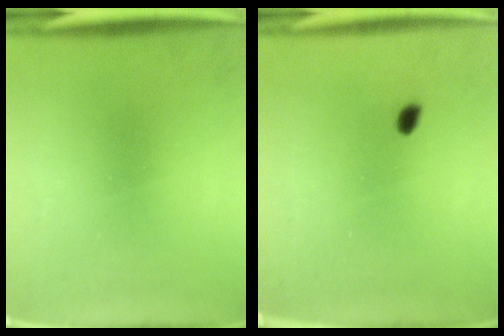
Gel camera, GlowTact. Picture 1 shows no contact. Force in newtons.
{"total": 1.3}